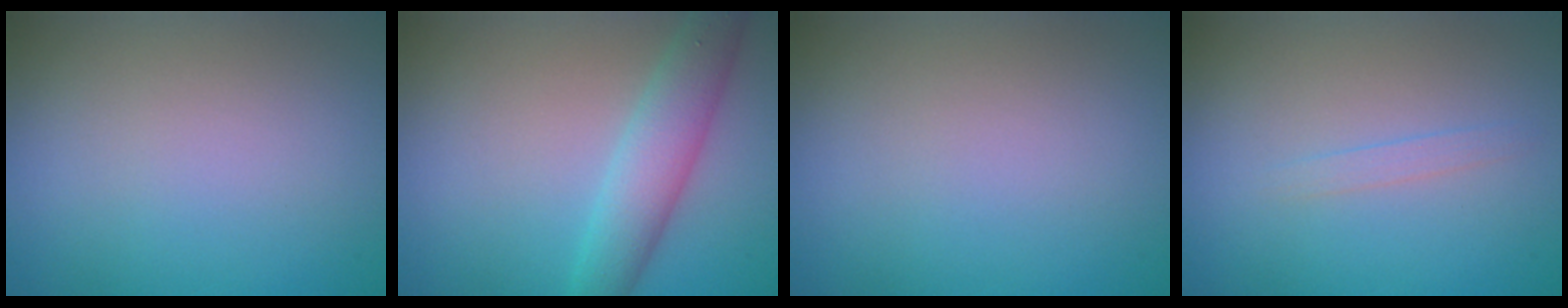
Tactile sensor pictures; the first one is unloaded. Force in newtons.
{"total": 4.3, "press": 4.3, "slide": 0.1}
{"total": 0.0}
{"total": 0.8, "press": 0.8, "slide": 0.1}